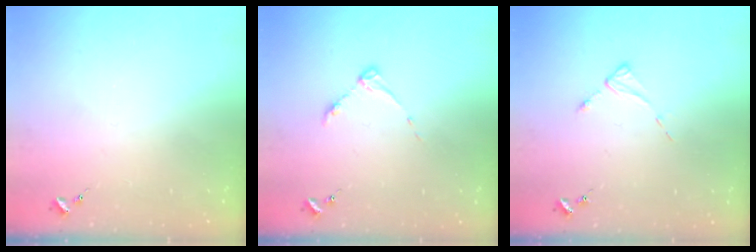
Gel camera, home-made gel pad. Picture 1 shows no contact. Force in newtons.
{"total": 4.9, "press": 4.8, "slide": 0.7}
{"total": 2.6, "press": 2.6, "slide": 0.4}